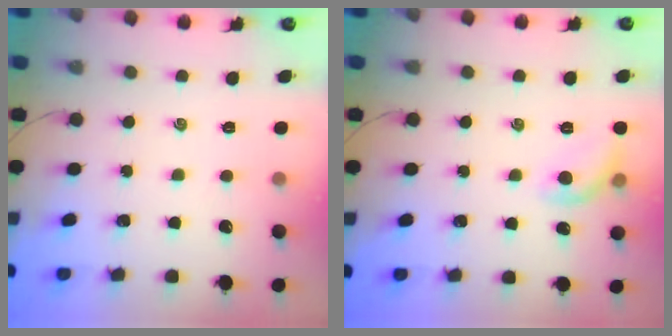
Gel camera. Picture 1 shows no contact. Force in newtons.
{"total": 7.7, "press": 7.6, "slide": 1.1}